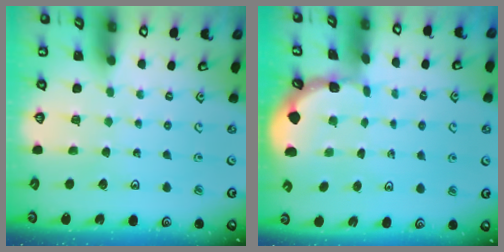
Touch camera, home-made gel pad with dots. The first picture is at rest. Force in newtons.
{"total": 0.7, "press": 0.7, "slide": 0.3}